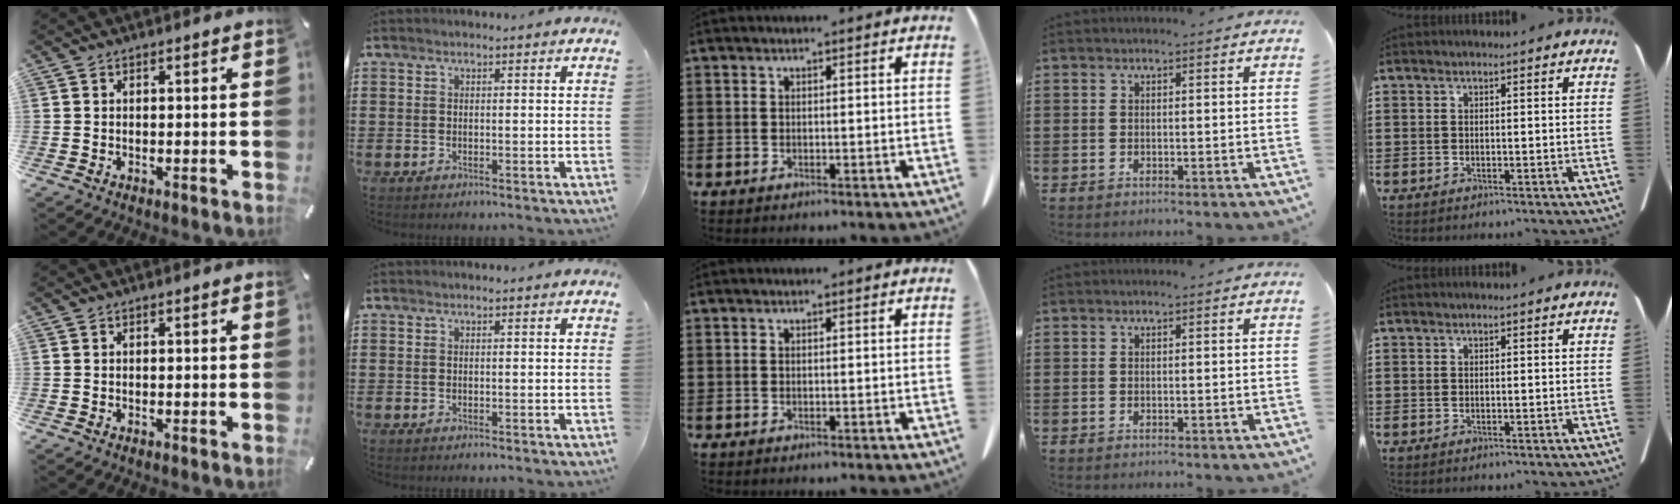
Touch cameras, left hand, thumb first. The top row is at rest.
{}